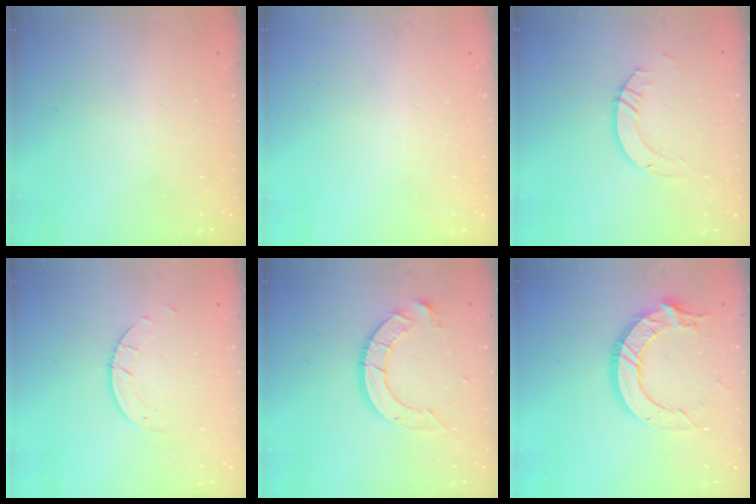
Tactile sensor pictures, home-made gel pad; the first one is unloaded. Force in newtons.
{"total": 0.0}
{"total": 5.0, "press": 5.0, "slide": 0.3}
{"total": 1.9, "press": 1.9, "slide": 0.1}
{"total": 10.8, "press": 10.8, "slide": 0.7}
{"total": 13.5, "press": 13.4, "slide": 1.6}